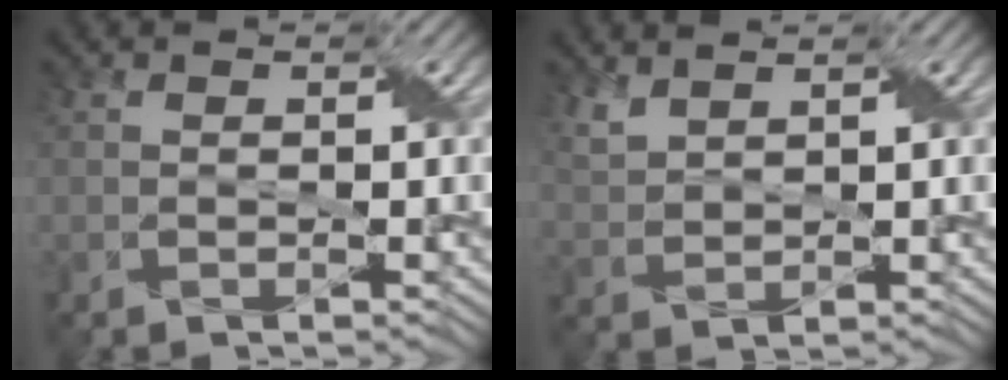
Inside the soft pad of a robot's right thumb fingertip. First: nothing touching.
{"total": 2.7, "force": [2.3, 0.8, 1.3], "torque": [-0.044, 0.003, 0.055]}